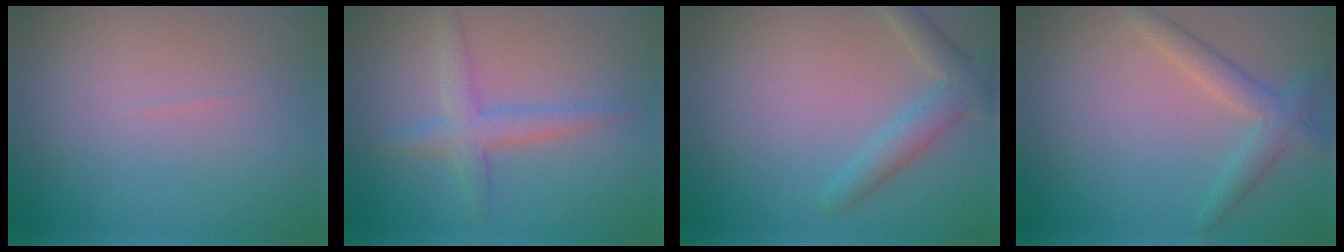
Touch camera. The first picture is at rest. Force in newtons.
{"total": 2.7, "press": 2.7, "slide": 0.1}
{"total": 2.8, "press": 2.8, "slide": 0.0}
{"total": 2.6, "press": 2.6, "slide": 0.1}